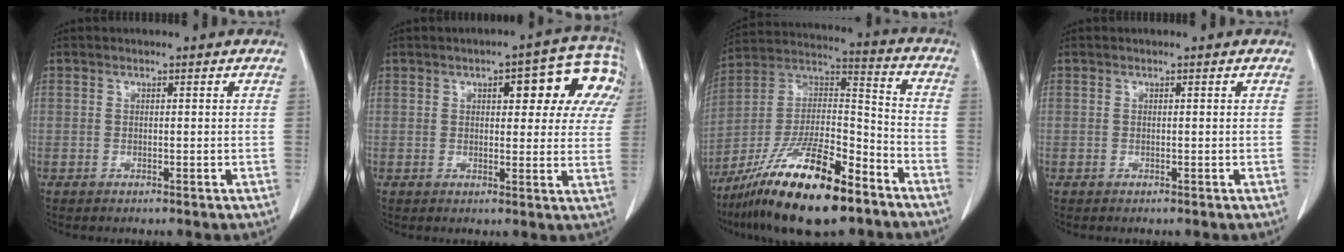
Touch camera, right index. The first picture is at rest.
{"total": 11.9, "force": [4.9, 4.6, 9.8], "torque": [-0.099, 0.025, 0.050]}
{"total": 21.2, "force": [-14.0, 4.7, 15.2], "torque": [-0.283, -0.009, -0.248]}
{"total": 0.0}